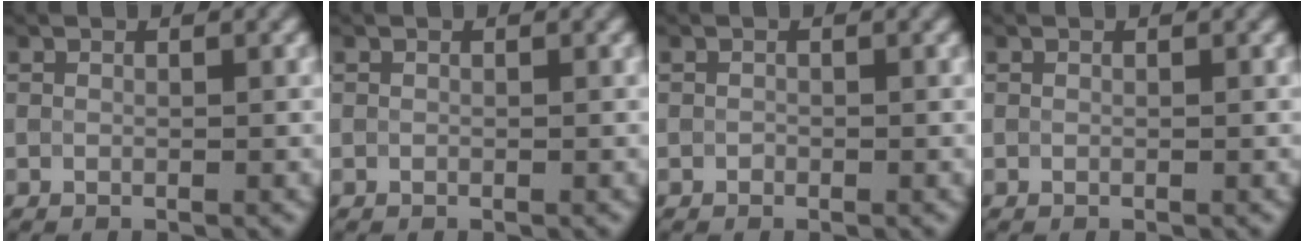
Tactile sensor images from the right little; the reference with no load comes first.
{"total": 0.0}
{"total": 0.8, "force": [-0.7, 0.0, -0.5], "torque": [0.002, 0.002, -0.006]}
{"total": 0.0}